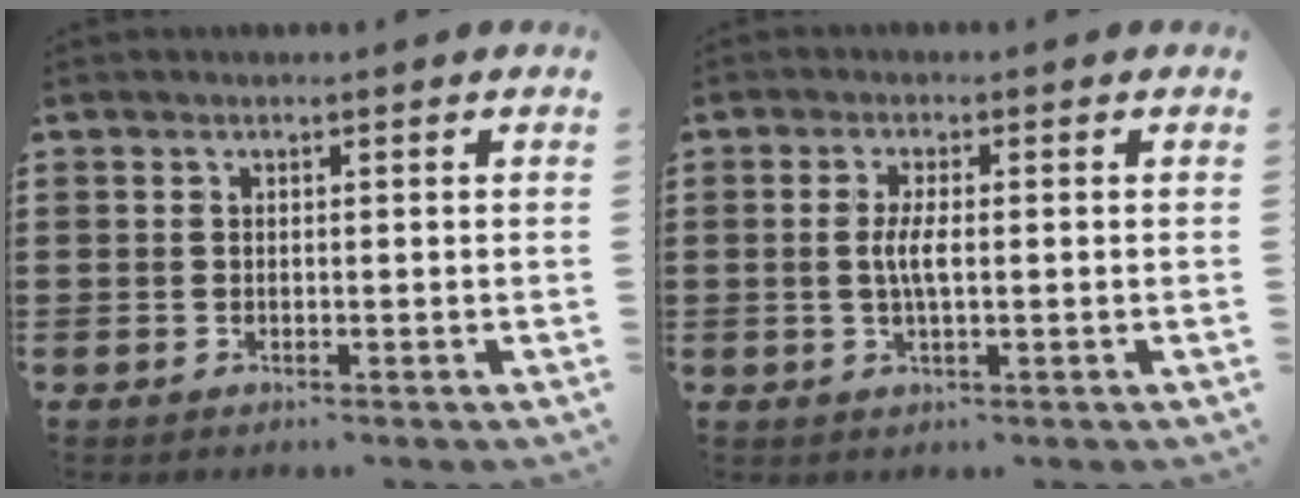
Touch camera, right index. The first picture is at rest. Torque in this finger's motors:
{"motor_torque": [1.04, 0.16, 0.52, 0.15]}